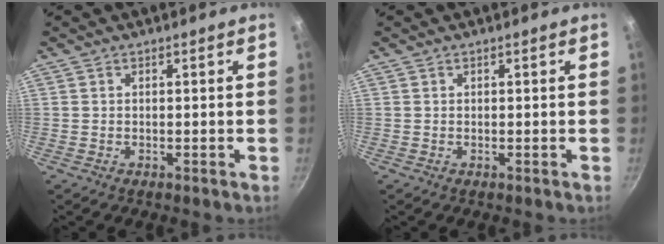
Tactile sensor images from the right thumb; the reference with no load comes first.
{"total": 0.0}